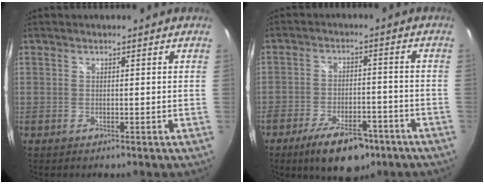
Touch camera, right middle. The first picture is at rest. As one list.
[{"total": 11.7, "force": [-7.9, 4.8, 7.1], "torque": [-0.144, -0.011, -0.120]}]